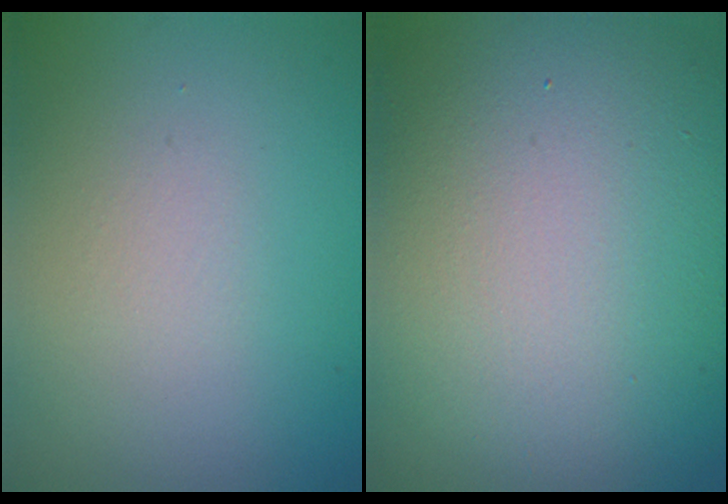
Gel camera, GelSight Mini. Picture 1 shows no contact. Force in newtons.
{"total": 15.8, "press": 15.8, "slide": 0.6}